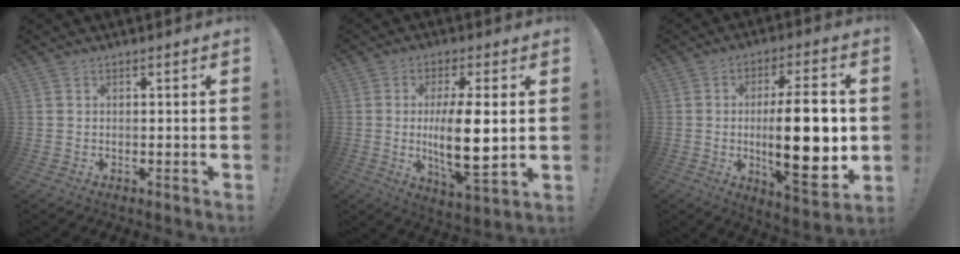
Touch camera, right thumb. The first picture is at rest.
{"total": 13.6, "force": [0.2, 4.2, 13.0], "torque": [-0.226, -0.018, -0.006]}
{"total": 21.8, "force": [-0.6, 7.0, 20.7], "torque": [-0.330, -0.012, -0.010]}